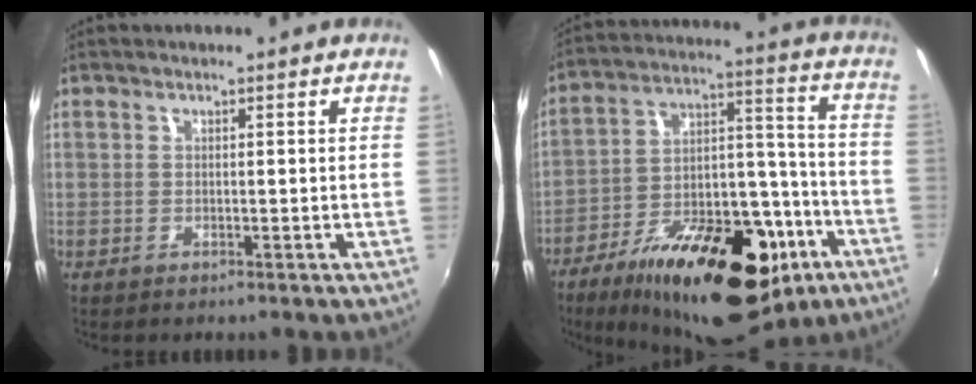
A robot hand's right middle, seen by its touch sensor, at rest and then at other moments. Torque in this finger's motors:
{"motor_torque": [1.26, -0.88, 0.96, 0.21]}